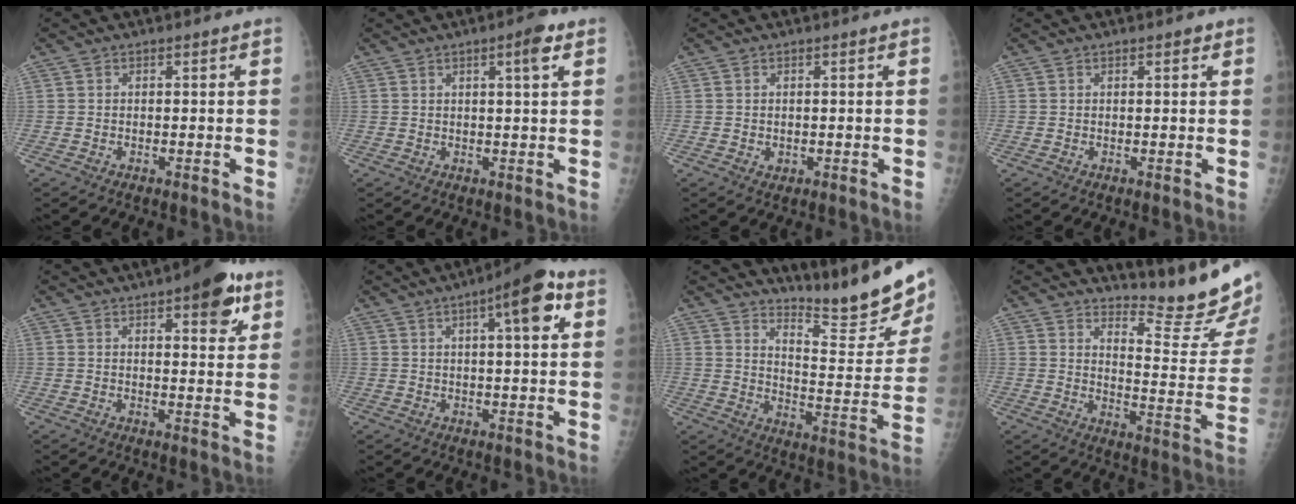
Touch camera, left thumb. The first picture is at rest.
{"total": 4.2, "force": [2.0, 0.4, 3.6], "torque": [-0.054, -0.007, 0.029]}
{"total": 1.0, "force": [0.0, 0.7, 0.8], "torque": [-0.007, 0.000, 0.005]}
{"total": 1.2, "force": [0.7, 0.3, 1.0], "torque": [-0.014, 0.000, 0.008]}
{"total": 10.1, "force": [5.4, 3.3, 7.8], "torque": [-0.081, -0.020, 0.066]}
{"total": 10.5, "force": [4.1, 2.5, 9.4], "torque": [-0.128, 0.006, 0.053]}
{"total": 17.3, "force": [15.2, 1.8, 8.0], "torque": [-0.091, -0.146, 0.217]}
{"total": 15.2, "force": [13.9, 0.9, 6.2], "torque": [-0.067, -0.164, 0.182]}